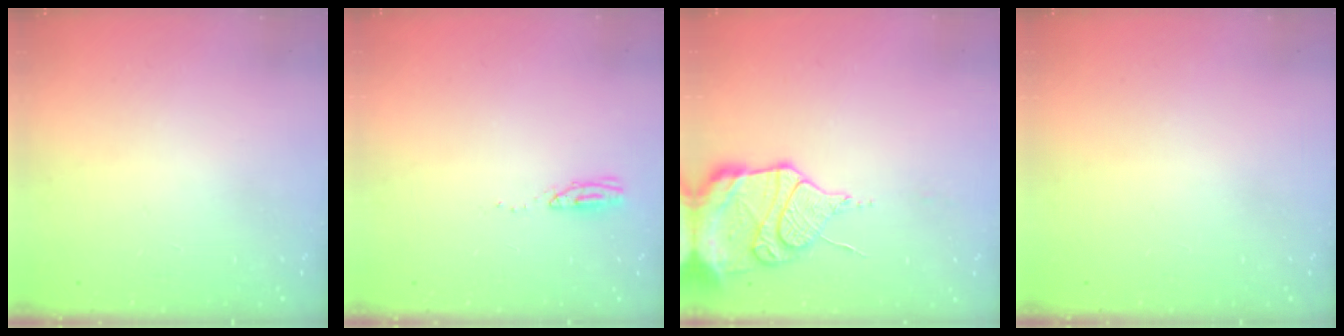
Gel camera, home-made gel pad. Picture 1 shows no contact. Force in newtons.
{"total": 3.7, "press": 3.4, "slide": 1.5}
{"total": 20.8, "press": 18.0, "slide": 10.6}
{"total": 0.0}